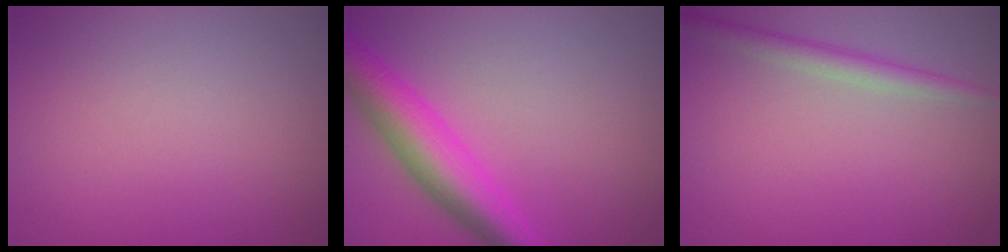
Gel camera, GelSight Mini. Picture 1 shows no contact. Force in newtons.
{"total": 6.0, "press": 6.0, "slide": 0.1}
{"total": 2.1, "press": 2.1, "slide": 0.0}